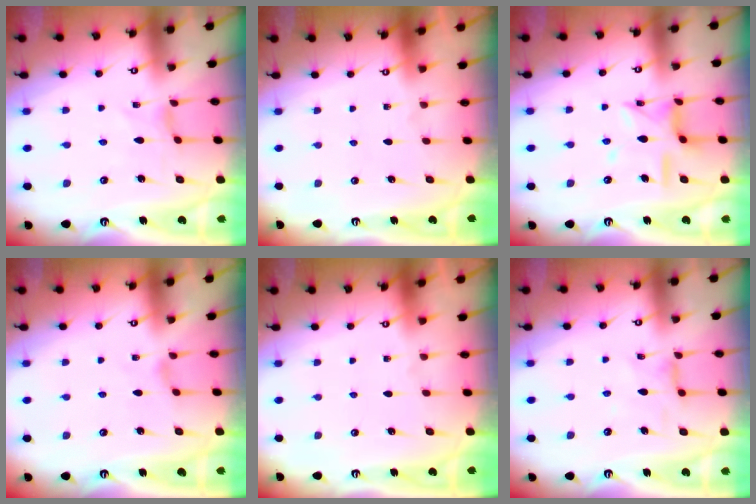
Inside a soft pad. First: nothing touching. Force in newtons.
{"total": 0.0}
{"total": 11.7, "press": 11.7, "slide": 0.8}
{"total": 0.9, "press": 0.9, "slide": 0.3}
{"total": 0.0}
{"total": 2.9, "press": 2.9, "slide": 0.4}